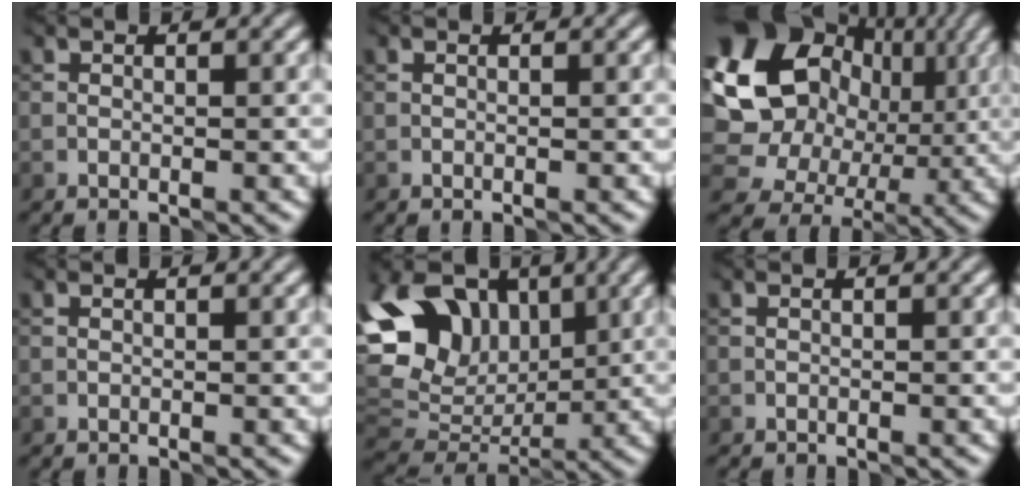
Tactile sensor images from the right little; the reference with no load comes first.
{"total": 0.0}
{"total": 18.8, "force": [5.0, 16.2, 8.1], "torque": [-0.173, 0.045, 0.065]}
{"total": 0.0}
{"total": 13.6, "force": [4.0, 10.4, 7.9], "torque": [-0.163, 0.013, 0.072]}
{"total": 0.0}